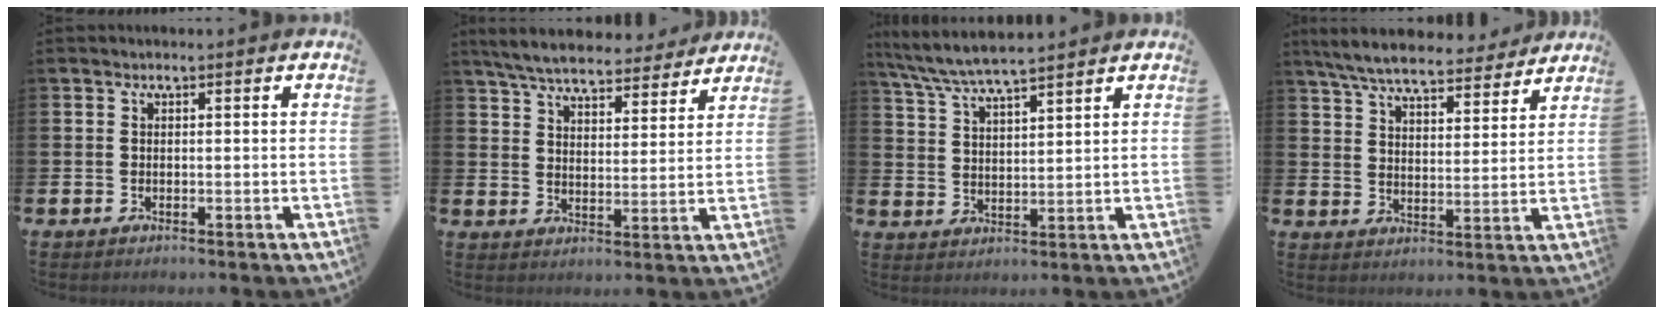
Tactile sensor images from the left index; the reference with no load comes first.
{"total": 6.9, "force": [6.5, 1.3, 1.8], "torque": [-0.057, -0.036, 0.114]}
{"total": 6.2, "force": [5.8, 0.4, 2.1], "torque": [-0.064, -0.024, 0.105]}
{"total": 7.4, "force": [6.9, 1.3, 2.2], "torque": [-0.068, -0.040, 0.122]}